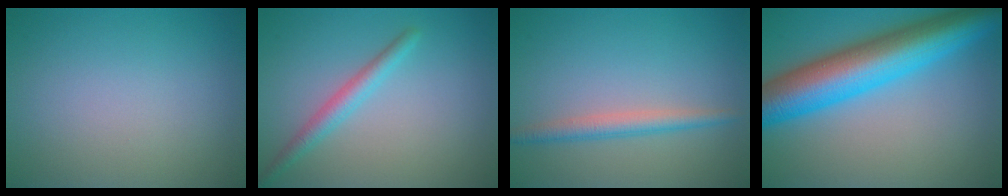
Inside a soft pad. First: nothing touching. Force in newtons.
{"total": 2.2, "press": 2.2, "slide": 0.0}
{"total": 2.4, "press": 2.4, "slide": 0.0}
{"total": 11.0, "press": 11.0, "slide": 0.3}